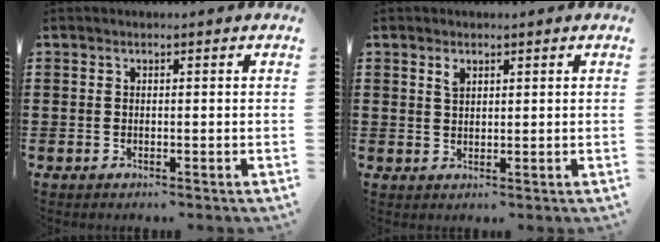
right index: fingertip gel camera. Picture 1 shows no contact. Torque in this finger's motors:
{"motor_torque": [0.20, -0.14, 0.07, 0.04]}